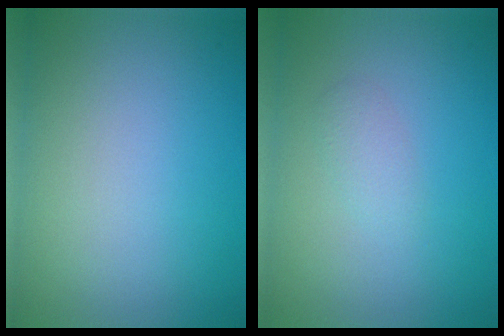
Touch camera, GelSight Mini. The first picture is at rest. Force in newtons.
{"total": 1.2, "press": 1.2, "slide": 0.0}